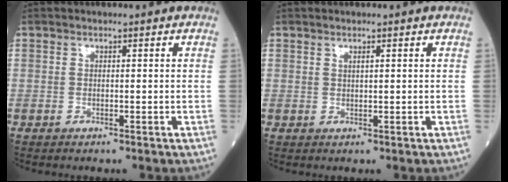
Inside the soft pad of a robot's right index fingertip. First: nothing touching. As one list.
[{"total": 0.7, "force": [0.5, 0.0, 0.6], "torque": [-0.012, -0.001, 0.010]}]